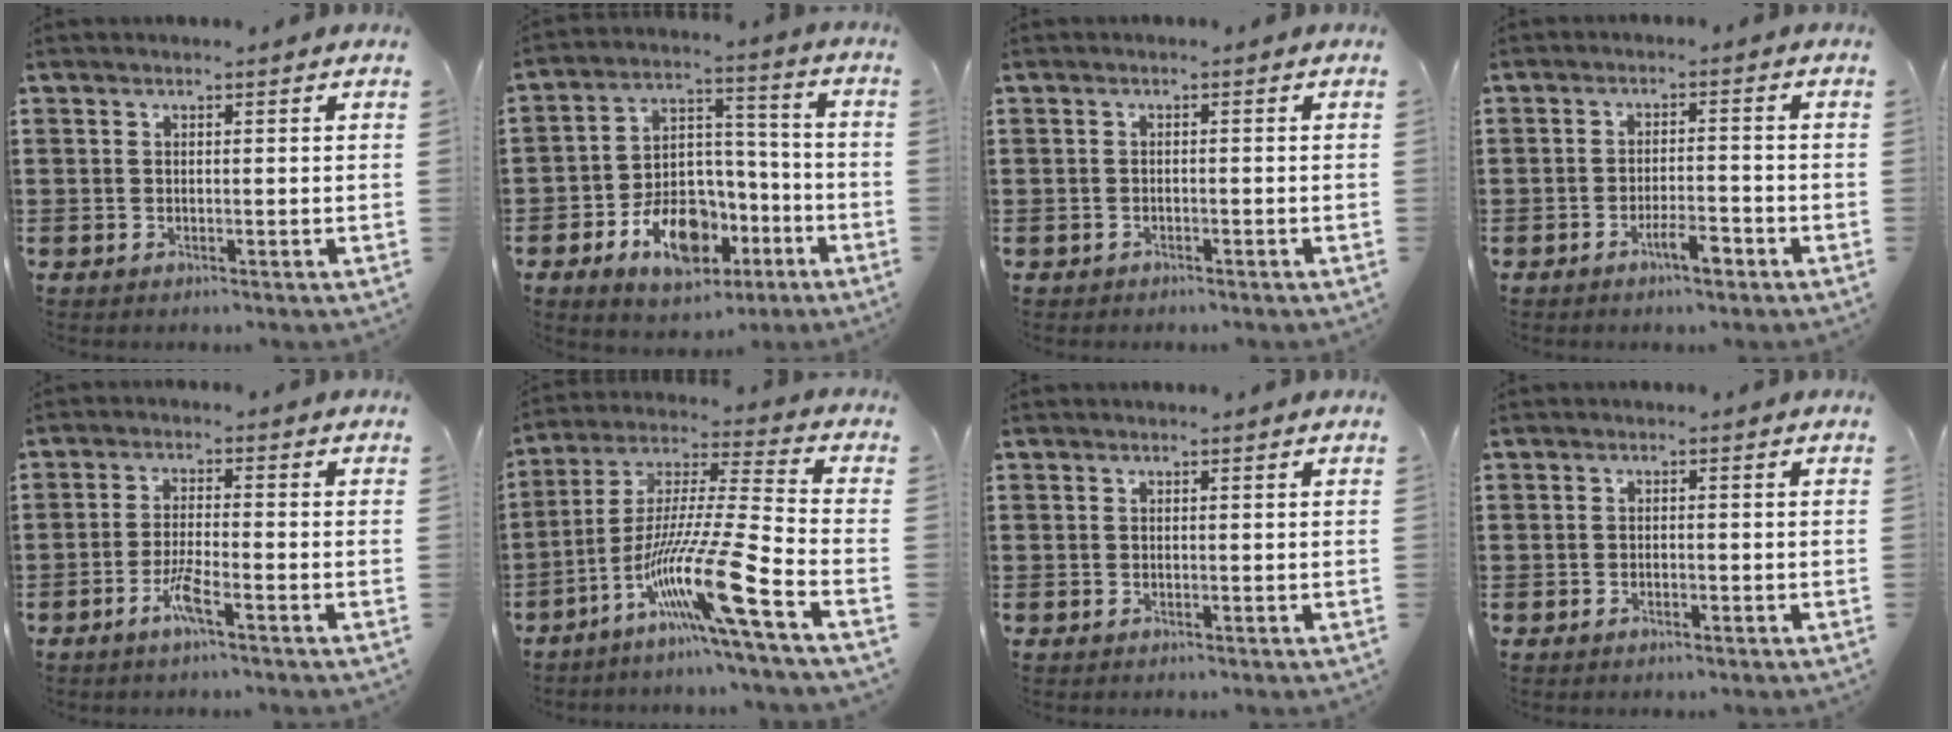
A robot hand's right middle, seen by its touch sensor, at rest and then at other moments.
{"total": 11.2, "force": [-5.7, 7.0, 6.6], "torque": [-0.122, 0.026, -0.098]}
{"total": 0.7, "force": [-0.7, 0.3, -0.1], "torque": [-0.001, 0.000, -0.014]}
{"total": 4.0, "force": [-2.8, 1.0, 2.6], "torque": [-0.041, 0.008, -0.052]}
{"total": 3.9, "force": [-2.3, 0.3, 3.2], "torque": [-0.068, -0.003, -0.044]}
{"total": 14.4, "force": [-8.7, -0.3, 11.5], "torque": [-0.237, -0.019, -0.173]}
{"total": 0.0}
{"total": 0.8, "force": [-0.6, 0.4, 0.2], "torque": [-0.006, 0.000, -0.012]}